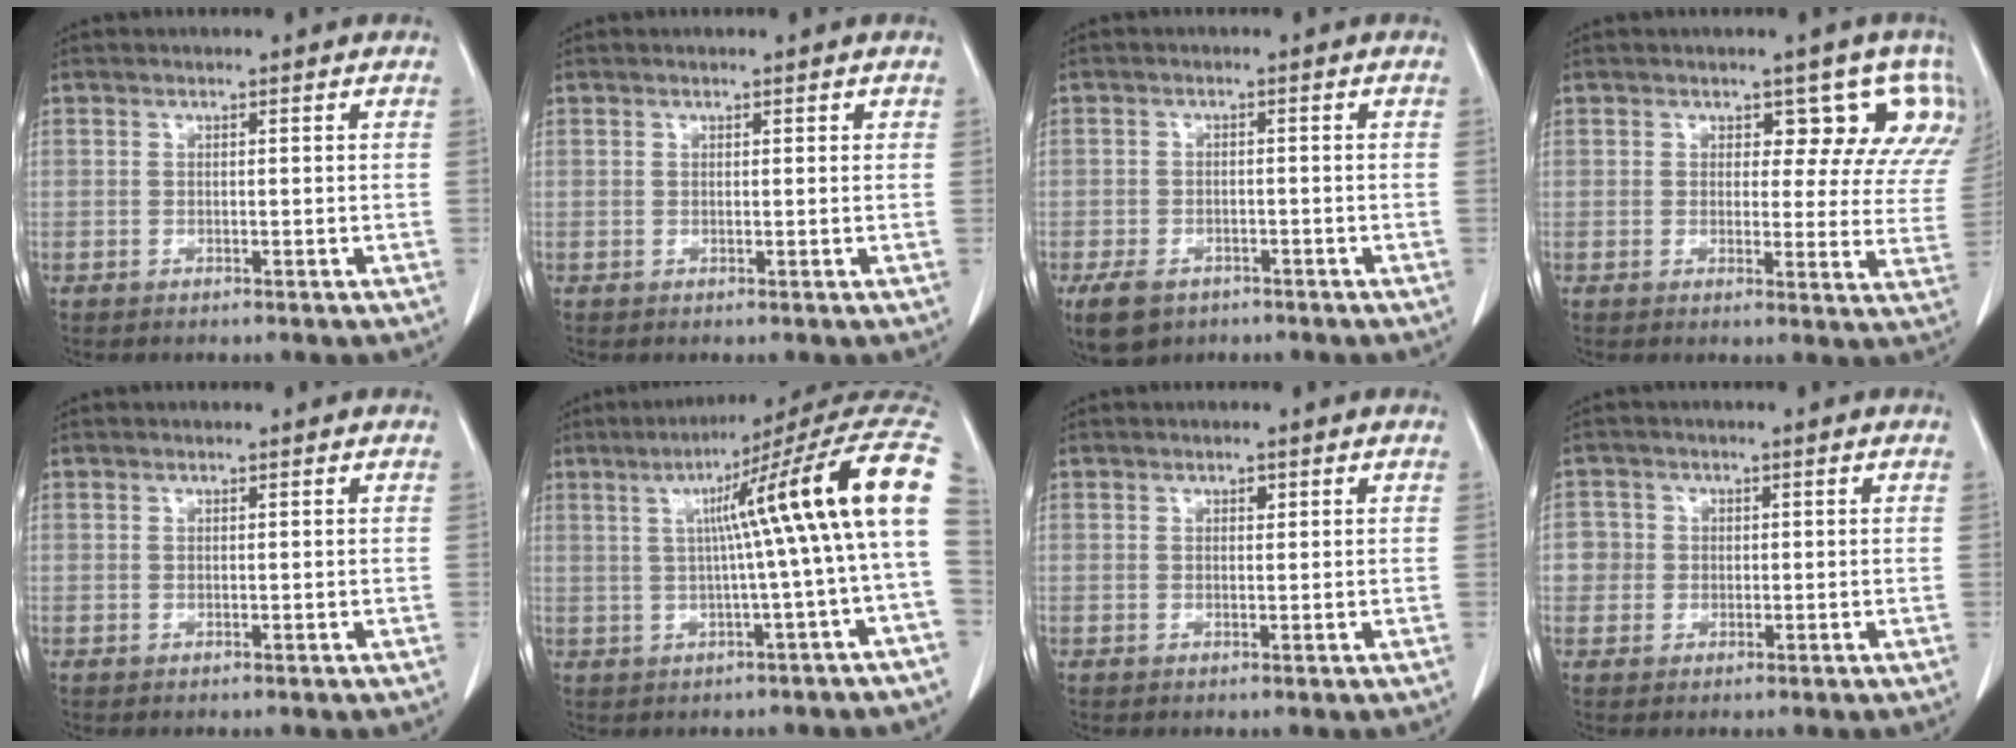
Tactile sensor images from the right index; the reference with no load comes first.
{"total": 0.6, "force": [0.4, 0.2, 0.3], "torque": [-0.003, 0.000, 0.004]}
{"total": 5.8, "force": [-3.7, 3.7, 2.5], "torque": [-0.051, -0.004, -0.054]}
{"total": 8.8, "force": [6.1, 4.6, 4.5], "torque": [-0.022, -0.006, 0.046]}
{"total": 0.0}
{"total": 14.9, "force": [2.5, -1.1, 14.6], "torque": [-0.188, 0.039, 0.027]}
{"total": 0.9, "force": [0.5, 0.5, 0.6], "torque": [-0.006, -0.002, 0.006]}
{"total": 3.0, "force": [0.0, 3.0, 0.0], "torque": [0.017, 0.010, -0.002]}